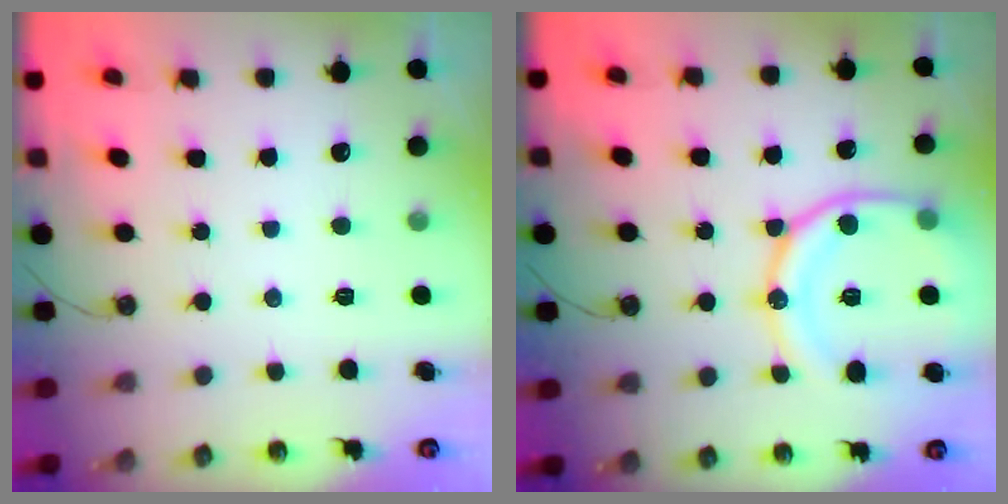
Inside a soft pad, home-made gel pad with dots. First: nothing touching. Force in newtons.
{"total": 18.2, "press": 18.1, "slide": 1.8}